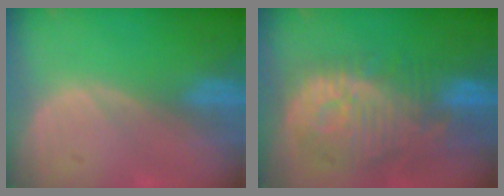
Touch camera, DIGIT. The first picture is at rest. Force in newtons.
{"total": 12.2, "press": 11.0, "slide": 5.3}